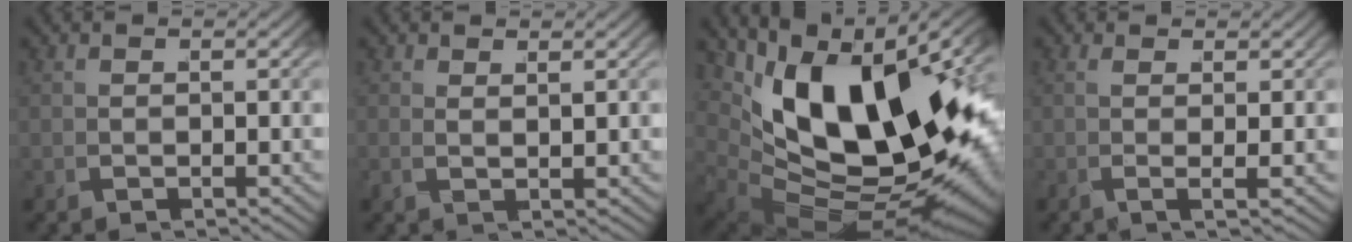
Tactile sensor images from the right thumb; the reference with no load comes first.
{"total": 1.0, "force": [0.8, -0.6, 0.1], "torque": [0.003, 0.011, 0.014]}
{"total": 25.6, "force": [-0.4, 14.6, 21.0], "torque": [-0.341, -0.039, 0.026]}
{"total": 1.5, "force": [0.4, -1.0, 1.1], "torque": [-0.023, 0.010, 0.003]}